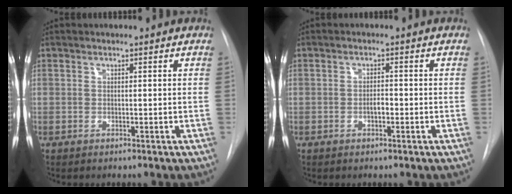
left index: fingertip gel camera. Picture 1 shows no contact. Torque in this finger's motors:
{"motor_torque": [0.57, 0.28, 0.06, 0.02]}